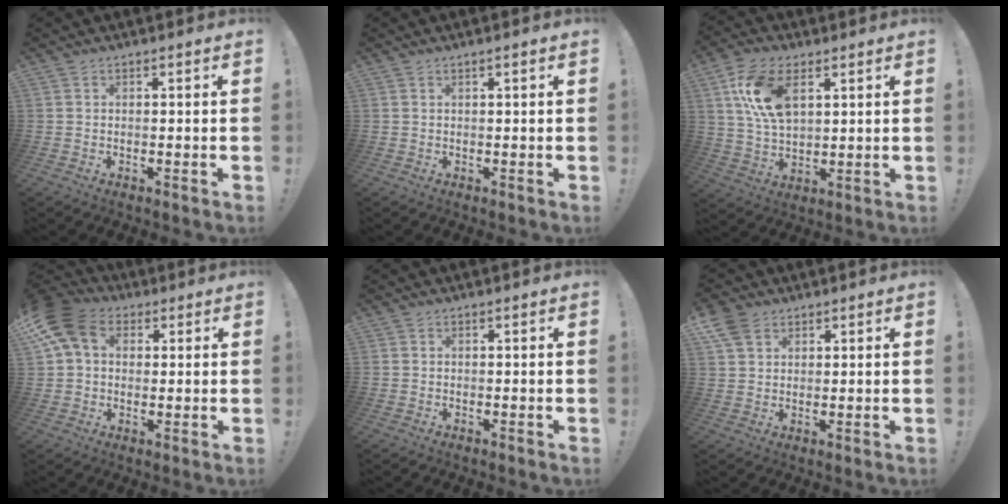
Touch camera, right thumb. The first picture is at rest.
{"total": 0.8, "force": [0.5, -0.2, 0.6], "torque": [-0.008, -0.001, 0.006]}
{"total": 15.8, "force": [5.8, 9.9, 10.9], "torque": [-0.203, -0.005, 0.109]}
{"total": 13.8, "force": [4.5, 10.0, 8.3], "torque": [-0.157, -0.006, 0.088]}
{"total": 0.0}
{"total": 6.7, "force": [3.9, 4.5, 3.1], "torque": [-0.053, -0.010, 0.078]}